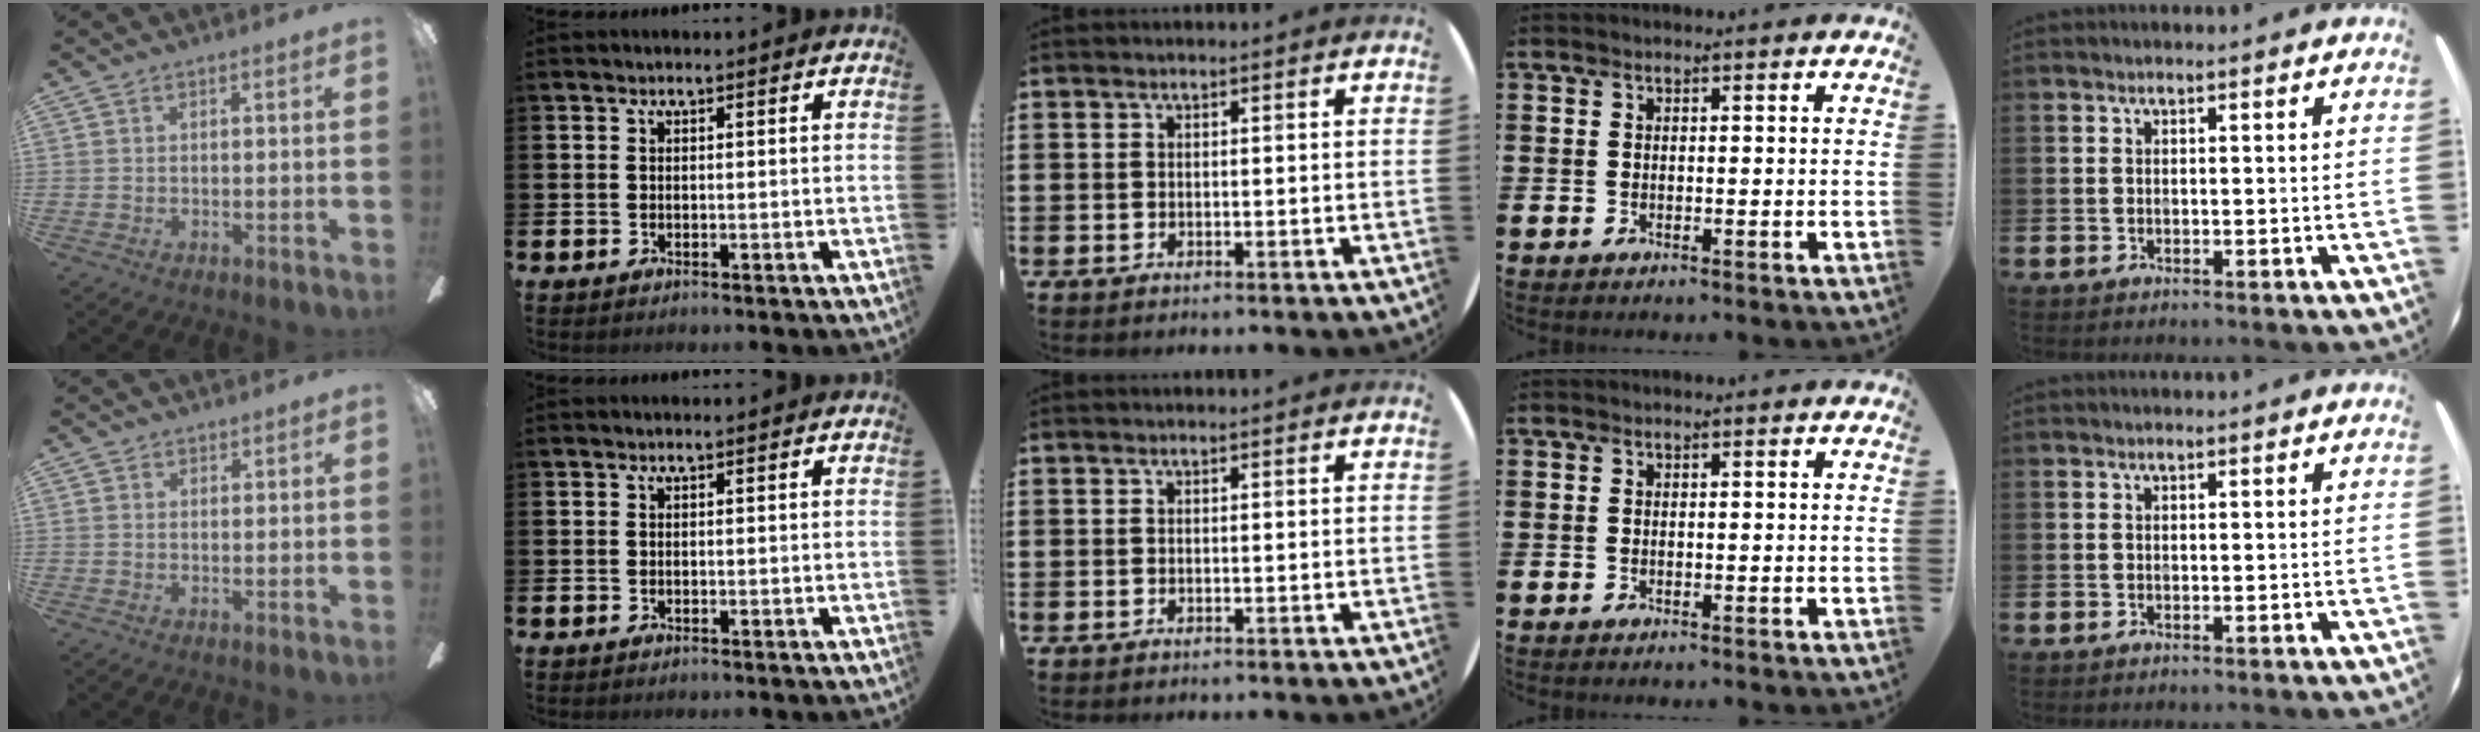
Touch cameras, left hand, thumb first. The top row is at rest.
{"thumb": {"total": 1.0, "force": [0.9, 0.5, 0.0], "torque": [0.001, -0.001, 0.018]}}